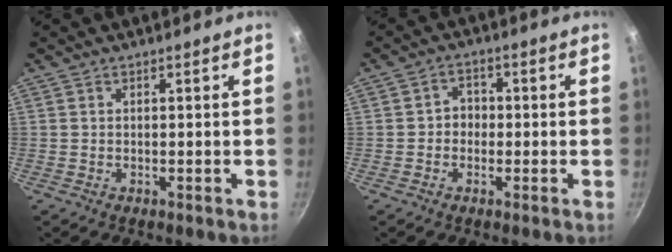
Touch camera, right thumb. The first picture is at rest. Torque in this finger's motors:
{"motor_torque": [-0.21, 0.34, -0.35, 0.11, 0.07]}